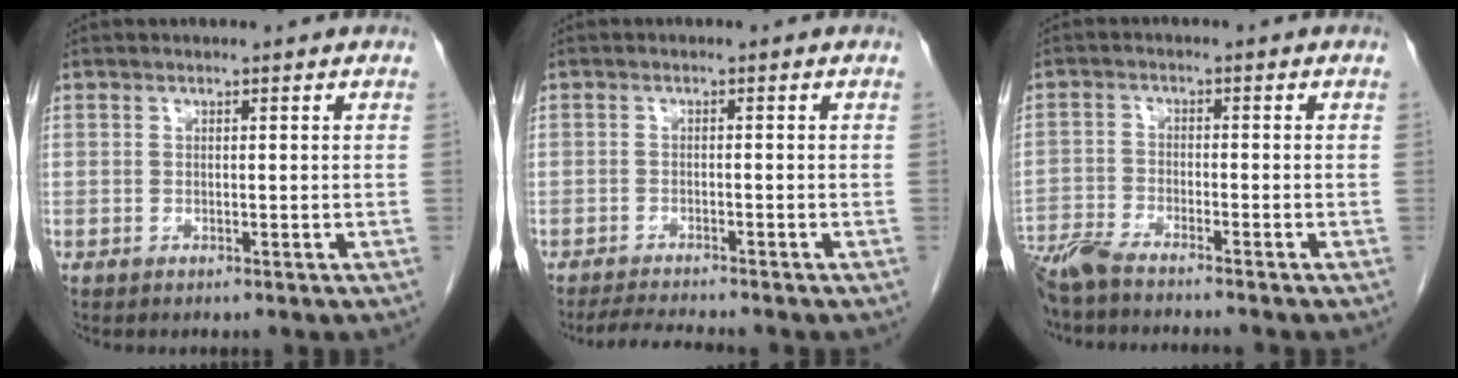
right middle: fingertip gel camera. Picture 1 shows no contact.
{"total": 4.2, "force": [-3.9, -0.3, 1.4], "torque": [-0.025, -0.018, -0.066]}
{"total": 7.8, "force": [-7.0, 0.1, 3.5], "torque": [-0.056, -0.022, -0.123]}